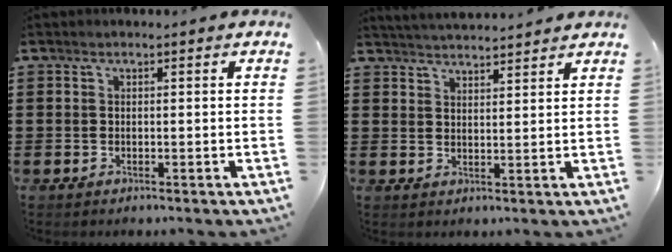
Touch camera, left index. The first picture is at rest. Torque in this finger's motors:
{"motor_torque": [0.28, -0.28, 0.56, 0.06]}